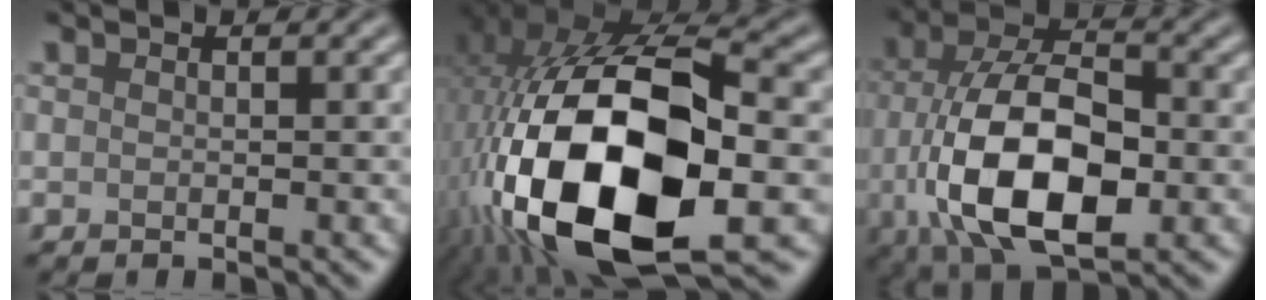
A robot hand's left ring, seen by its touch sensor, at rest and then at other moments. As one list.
[{"total": 19.5, "force": [-4.4, 10.3, 16.0], "torque": [-0.334, -0.039, -0.056]}, {"total": 12.3, "force": [-3.1, 6.4, 10.0], "torque": [-0.188, -0.007, -0.064]}]